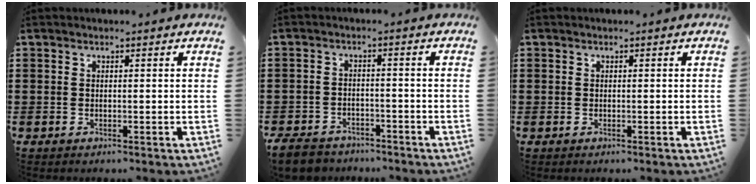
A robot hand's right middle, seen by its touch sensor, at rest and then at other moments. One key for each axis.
{"total": 4.3, "fx": -4.1, "fy": 1.2, "fz": 0.8, "tx": -0.028, "ty": 0.003, "tz": -0.087}
{"total": 0.6, "fx": -0.2, "fy": 0.6, "fz": 0.0, "tx": 0.000, "ty": 0.005, "tz": -0.005}